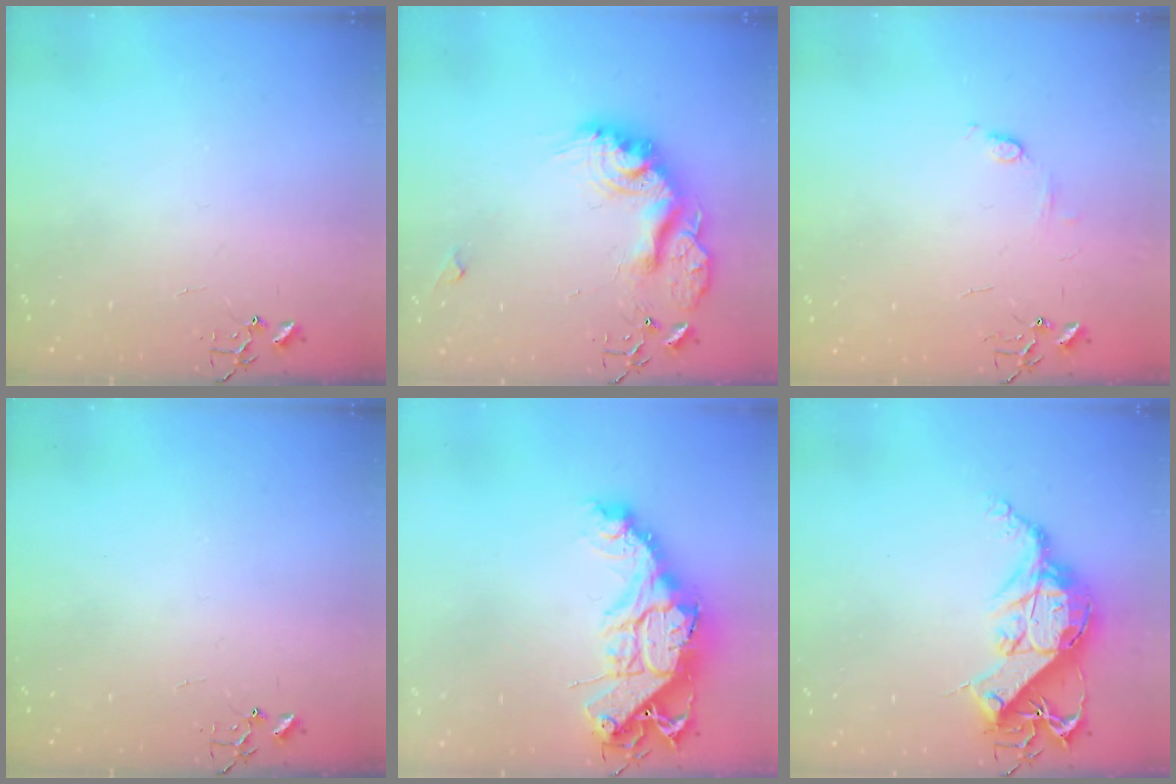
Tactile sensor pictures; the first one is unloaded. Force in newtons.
{"total": 19.5, "press": 19.5, "slide": 1.0}
{"total": 5.7, "press": 5.6, "slide": 0.8}
{"total": 0.0}
{"total": 18.5, "press": 18.4, "slide": 2.0}
{"total": 13.9, "press": 13.8, "slide": 1.4}